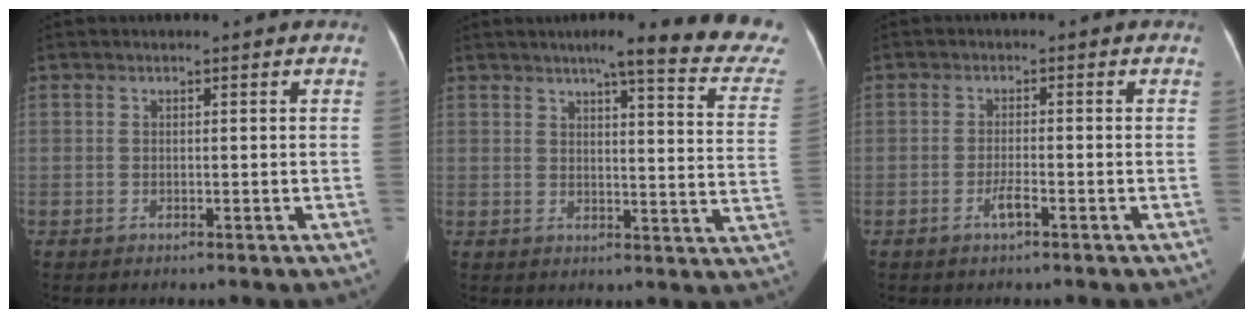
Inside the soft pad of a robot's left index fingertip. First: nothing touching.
{"total": 18.3, "force": [15.7, 1.2, 9.4], "torque": [-0.100, -0.044, 0.167]}
{"total": 2.1, "force": [-1.2, 0.2, 1.7], "torque": [-0.033, 0.000, -0.026]}